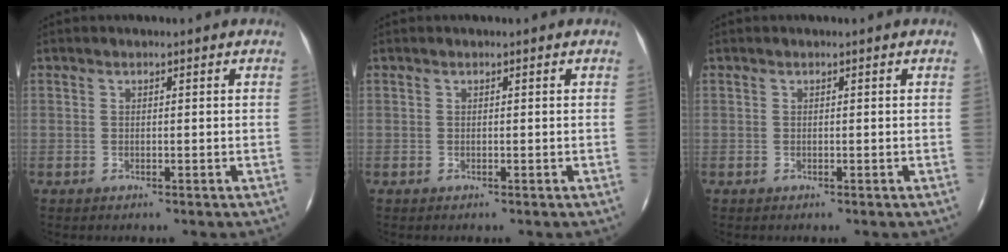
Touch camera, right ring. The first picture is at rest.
{"total": 0.0}
{"total": 0.0}